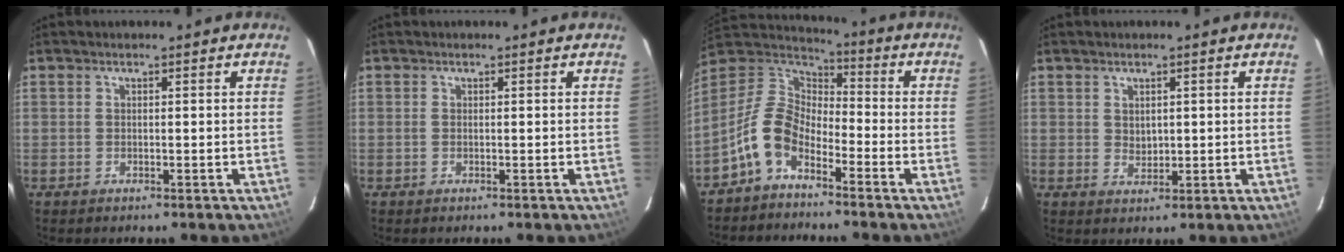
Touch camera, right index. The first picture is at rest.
{"total": 0.0}
{"total": 10.2, "force": [-5.8, 5.6, 6.2], "torque": [-0.129, 0.019, -0.127]}
{"total": 2.1, "force": [0.8, 1.6, 1.1], "torque": [-0.014, 0.003, 0.017]}